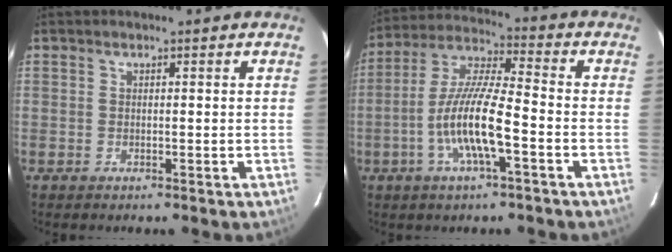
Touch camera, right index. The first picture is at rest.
{"total": 12.0, "force": [-4.3, 1.8, 11.1], "torque": [-0.227, 0.002, -0.087]}